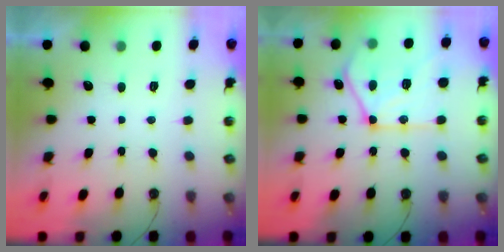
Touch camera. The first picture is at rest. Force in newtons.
{"total": 18.0, "press": 18.0, "slide": 1.3}